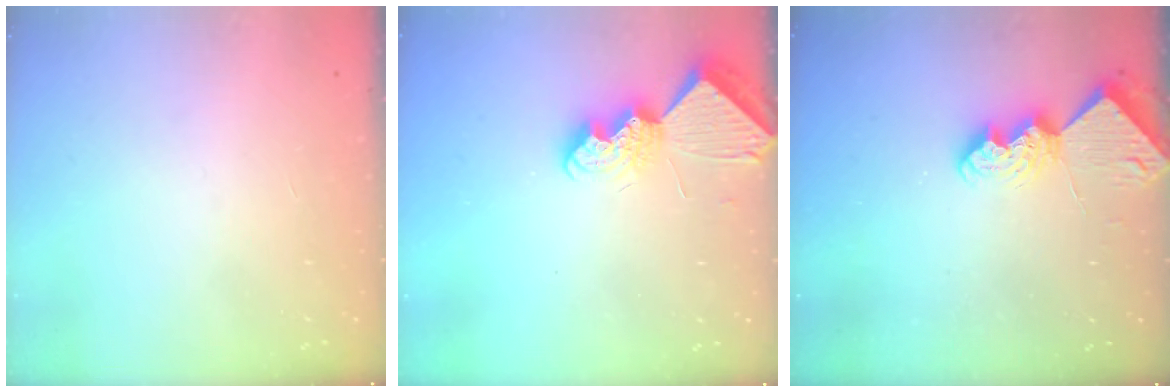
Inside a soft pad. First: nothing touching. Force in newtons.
{"total": 8.5, "press": 8.4, "slide": 0.8}
{"total": 8.8, "press": 8.7, "slide": 0.8}